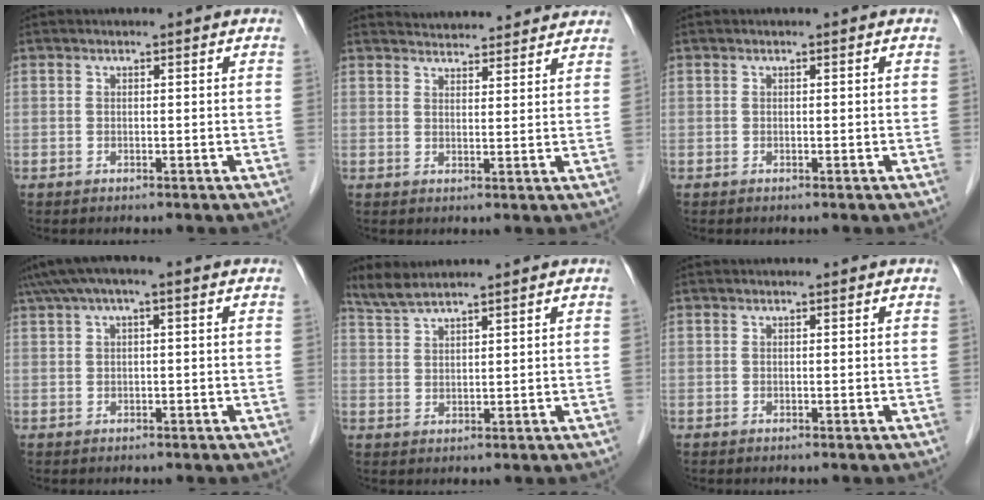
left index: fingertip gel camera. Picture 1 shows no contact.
{"total": 10.9, "force": [10.6, 1.9, 1.9], "torque": [-0.016, 0.024, 0.126]}
{"total": 0.0}
{"total": 4.6, "force": [2.1, 0.9, 3.9], "torque": [-0.081, 0.034, 0.037]}
{"total": 4.2, "force": [3.8, -0.3, 1.7], "torque": [-0.043, 0.019, 0.082]}
{"total": 0.0}